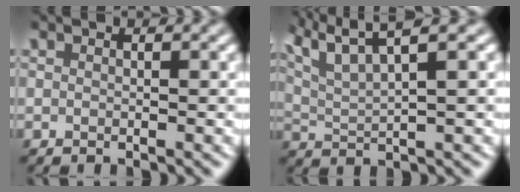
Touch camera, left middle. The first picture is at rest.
{"total": 7.4, "force": [5.1, 1.9, 5.1], "torque": [-0.091, 0.028, 0.070]}